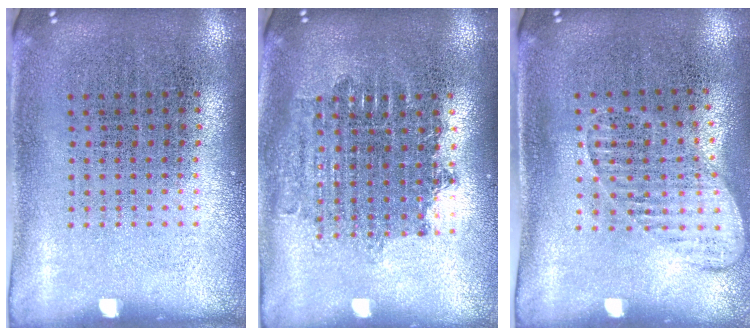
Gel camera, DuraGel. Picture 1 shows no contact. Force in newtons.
{"total": 1.7, "press": 1.4, "slide": 1.0}
{"total": 1.4, "press": 1.2, "slide": 0.9}